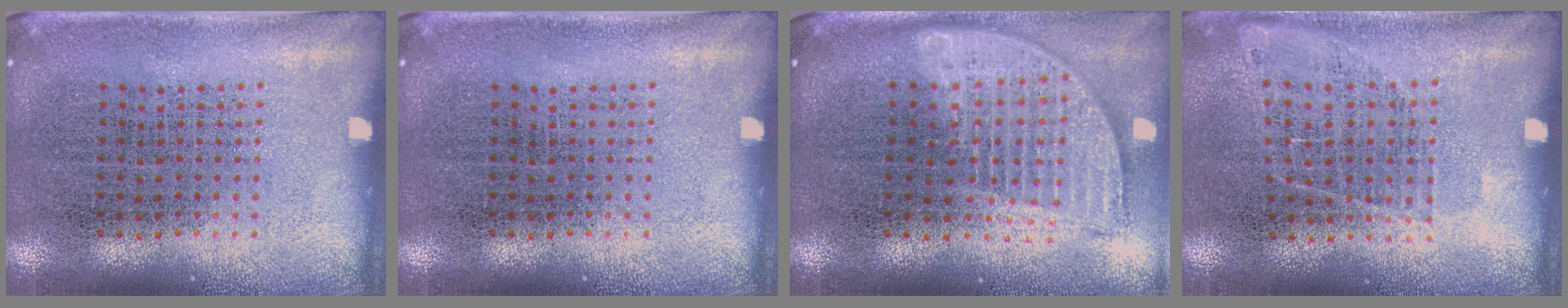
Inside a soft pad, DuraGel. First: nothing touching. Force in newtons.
{"total": 0.0}
{"total": 1.8, "press": 1.5, "slide": 1.0}
{"total": 0.9, "press": 0.7, "slide": 0.5}